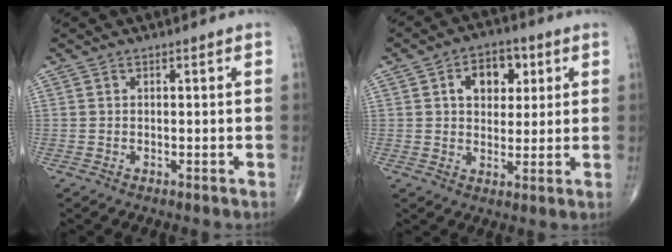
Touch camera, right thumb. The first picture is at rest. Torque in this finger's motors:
{"motor_torque": [-0.02, 0.14, 0.56, 0.21, 0.00]}